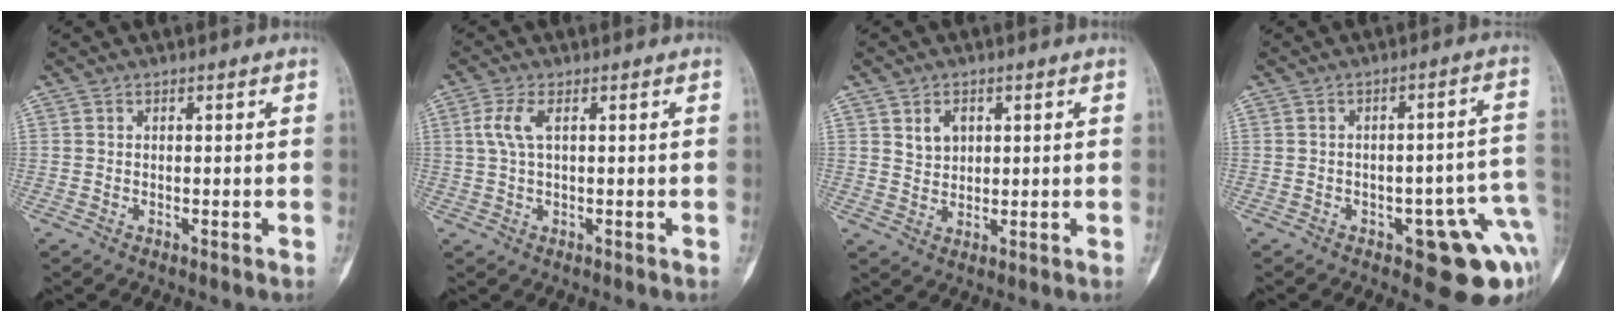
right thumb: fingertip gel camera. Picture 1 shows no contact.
{"total": 3.9, "force": [1.0, 1.4, 3.5], "torque": [-0.097, 0.010, 0.023]}
{"total": 3.8, "force": [1.6, 2.8, 2.0], "torque": [-0.020, -0.011, 0.031]}
{"total": 13.3, "force": [-4.2, 5.0, 11.5], "torque": [-0.096, 0.025, -0.040]}